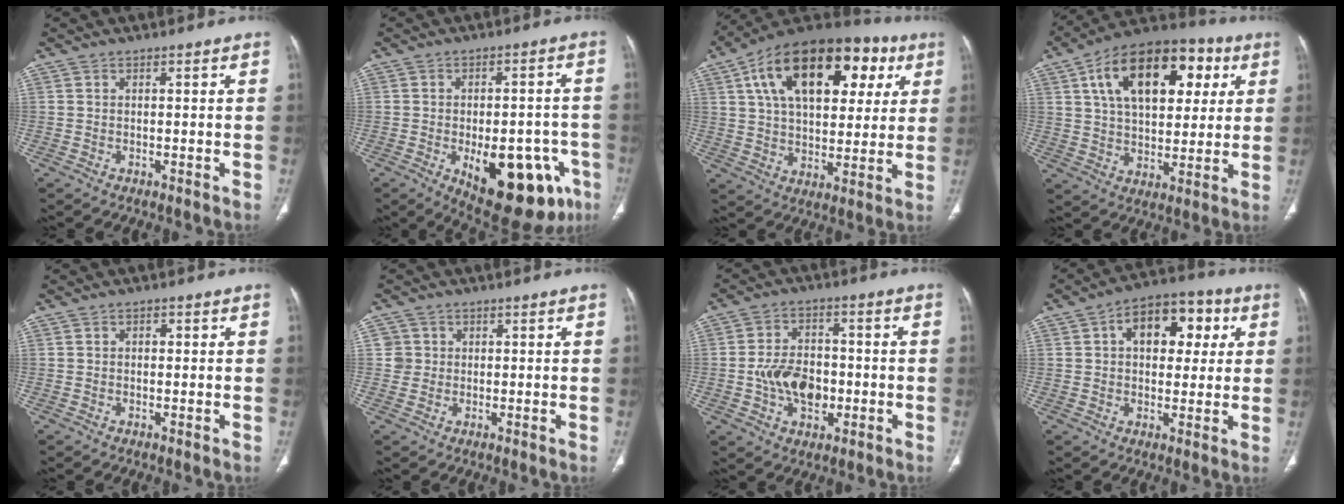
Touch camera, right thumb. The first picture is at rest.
{"total": 20.3, "force": [-7.8, 9.6, 16.1], "torque": [-0.157, 0.018, -0.086]}
{"total": 26.4, "force": [9.9, 14.8, 19.6], "torque": [-0.282, 0.019, 0.152]}
{"total": 22.1, "force": [7.7, 12.6, 16.4], "torque": [-0.226, 0.003, 0.116]}
{"total": 0.8, "force": [0.1, 0.6, 0.5], "torque": [-0.001, -0.001, -0.001]}
{"total": 2.7, "force": [0.5, 2.7, -0.1], "torque": [0.024, 0.004, 0.005]}
{"total": 10.3, "force": [-2.0, 6.9, 7.4], "torque": [-0.105, 0.017, -0.033]}
{"total": 13.1, "force": [3.7, 8.3, 9.4], "torque": [-0.092, 0.013, 0.048]}